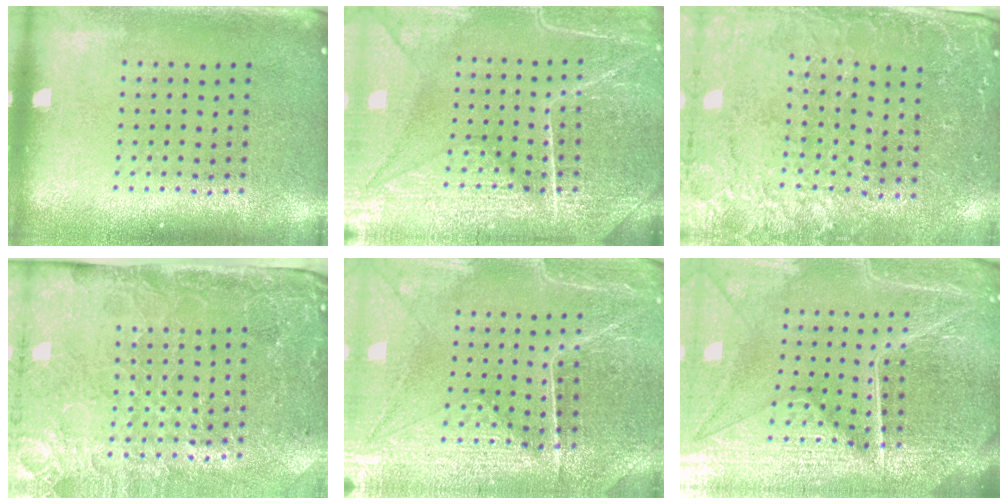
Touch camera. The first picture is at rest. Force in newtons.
{"total": 7.2, "press": 7.1, "slide": 0.8}
{"total": 3.0, "press": 2.8, "slide": 1.2}
{"total": 4.6, "press": 3.7, "slide": 2.7}
{"total": 2.9, "press": 2.9, "slide": 0.2}
{"total": 6.2, "press": 5.6, "slide": 2.7}